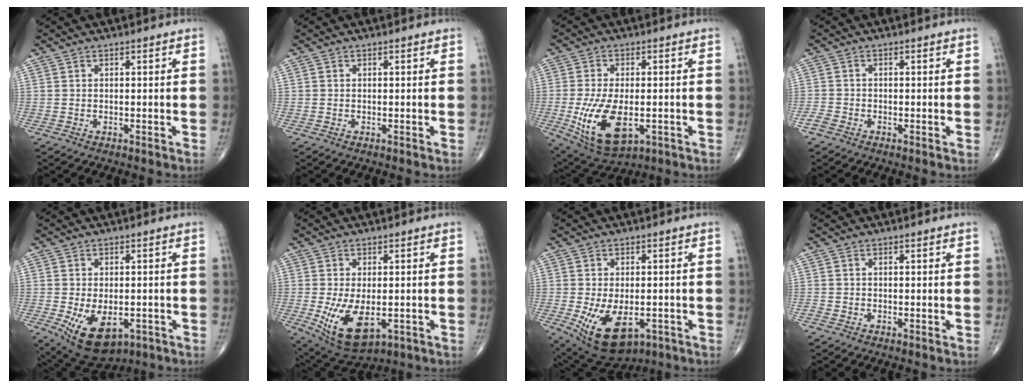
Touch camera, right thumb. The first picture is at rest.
{"total": 0.0}
{"total": 13.5, "force": [-3.1, 6.9, 11.1], "torque": [-0.208, -0.011, -0.037]}
{"total": 1.6, "force": [-1.3, 0.7, 0.7], "torque": [-0.019, -0.001, -0.031]}
{"total": 11.0, "force": [-3.8, 6.3, 8.2], "torque": [-0.123, -0.003, -0.042]}
{"total": 11.2, "force": [-2.6, 5.9, 9.1], "torque": [-0.157, -0.014, -0.027]}
{"total": 12.6, "force": [-4.2, 7.1, 9.5], "torque": [-0.155, -0.004, -0.047]}
{"total": 0.6, "force": [-0.4, 0.2, 0.4], "torque": [-0.008, -0.002, -0.012]}